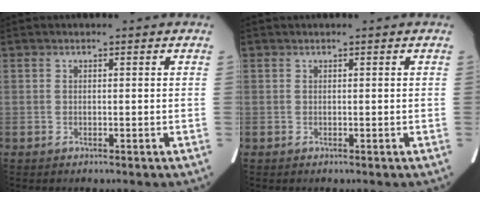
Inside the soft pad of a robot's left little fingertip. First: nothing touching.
{"total": 0.0}